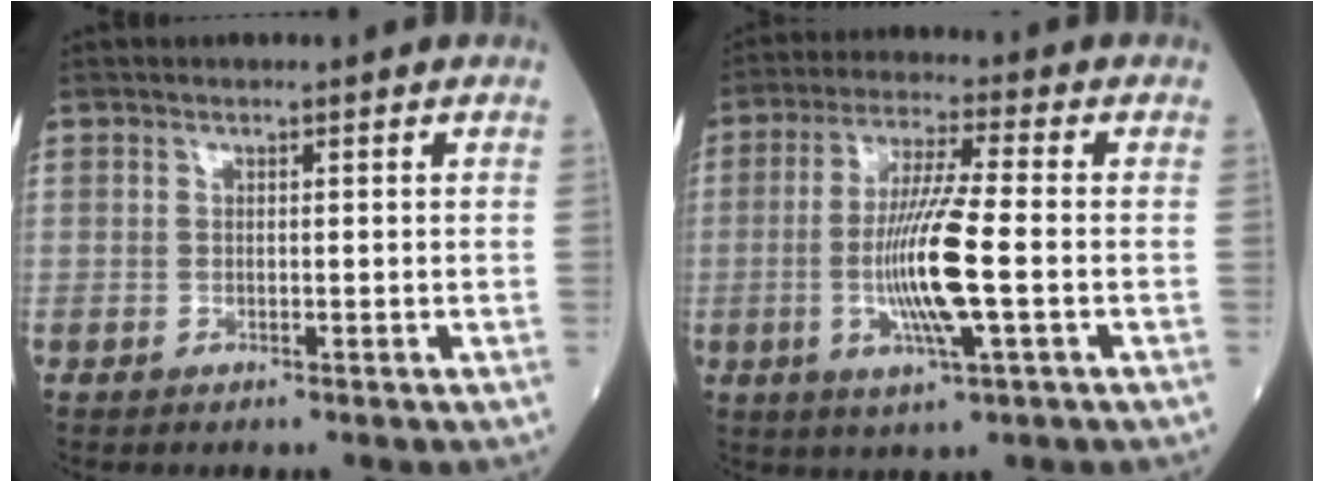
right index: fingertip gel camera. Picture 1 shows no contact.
{"total": 11.0, "force": [-1.9, 0.3, 10.9], "torque": [-0.216, -0.008, -0.039]}